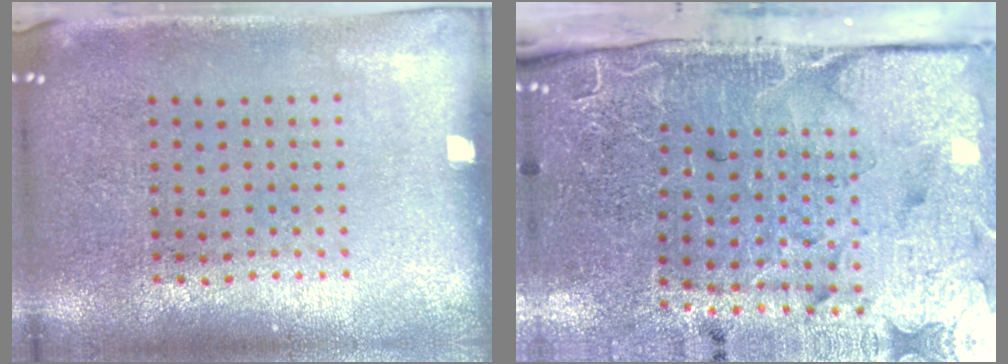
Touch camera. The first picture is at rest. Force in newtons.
{"total": 5.0, "press": 4.0, "slide": 3.1}